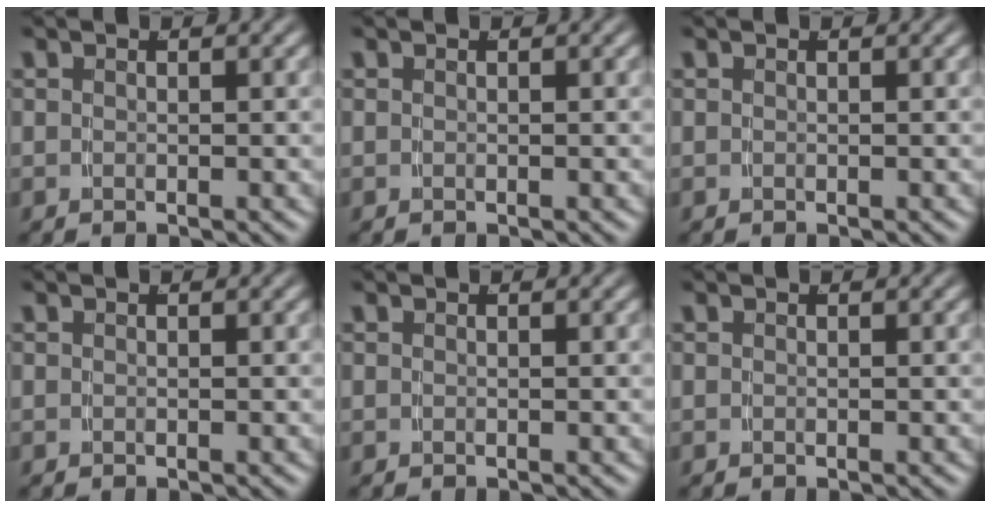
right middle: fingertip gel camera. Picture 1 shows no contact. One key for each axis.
{"total": 0.0}
{"total": 0.0}
{"total": 0.0}
{"total": 0.0}
{"total": 0.0}